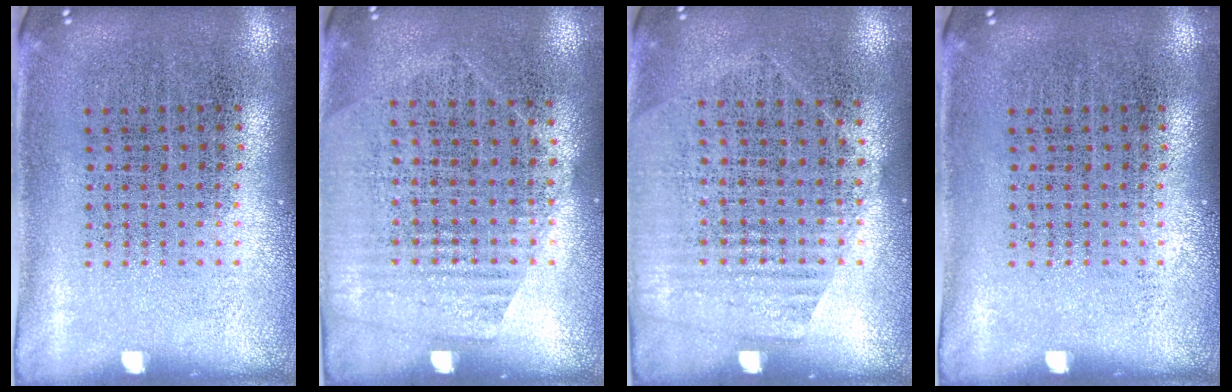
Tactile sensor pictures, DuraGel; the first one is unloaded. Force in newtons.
{"total": 1.3, "press": 1.1, "slide": 0.7}
{"total": 1.3, "press": 1.1, "slide": 0.7}
{"total": 0.0}